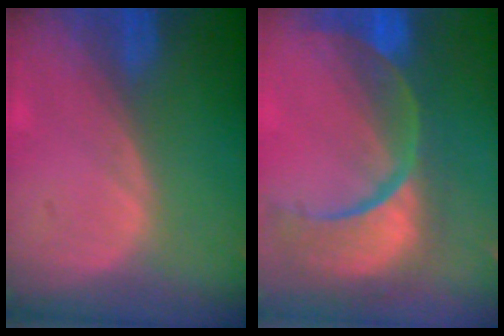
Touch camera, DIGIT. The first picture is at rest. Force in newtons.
{"total": 13.7, "press": 10.8, "slide": 8.4}